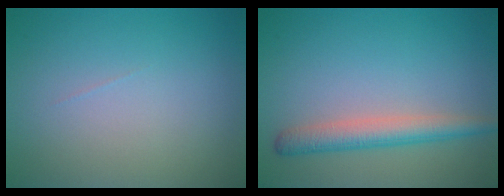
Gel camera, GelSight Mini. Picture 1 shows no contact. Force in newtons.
{"total": 3.3, "press": 3.3, "slide": 0.1}